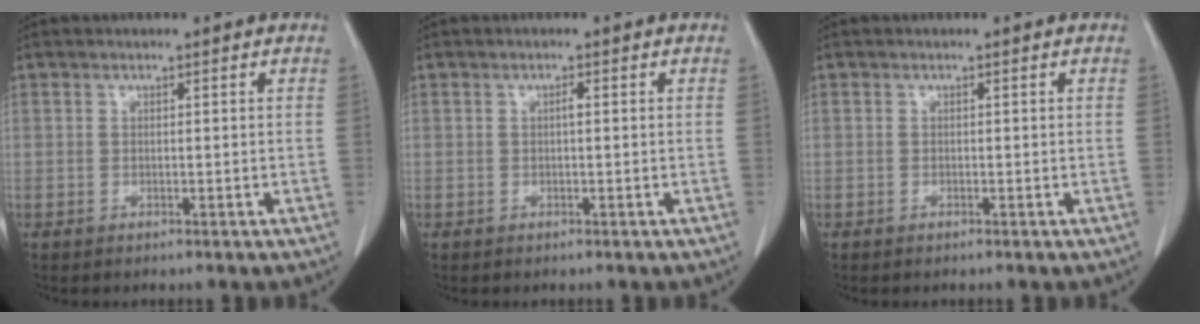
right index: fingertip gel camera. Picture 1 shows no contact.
{"total": 0.6, "force": [0.0, 0.1, 0.6], "torque": [-0.012, 0.001, 0.001]}
{"total": 0.0}